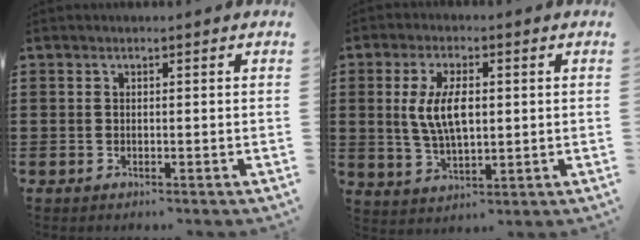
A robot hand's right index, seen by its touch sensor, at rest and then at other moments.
{"total": 7.3, "force": [0.7, 3.3, 6.5], "torque": [-0.134, 0.009, 0.010]}